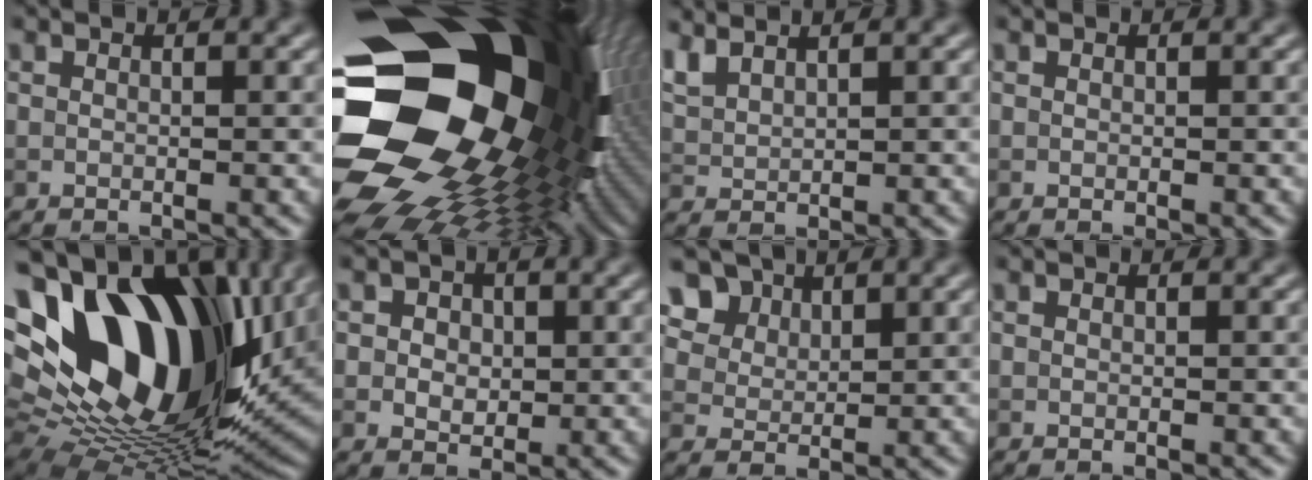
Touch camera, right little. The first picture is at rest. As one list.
[{"total": 22.7, "force": [0.4, 16.9, 15.2], "torque": [-0.291, -0.061, 0.003]}, {"total": 2.6, "force": [2.1, 0.7, 1.3], "torque": [-0.038, 0.009, 0.050]}, {"total": 0.0}, {"total": 20.2, "force": [7.1, 12.4, 14.3], "torque": [-0.270, 0.011, 0.134]}, {"total": 2.9, "force": [0.5, 2.4, 1.5], "torque": [-0.017, 0.001, -0.004]}, {"total": 7.6, "force": [4.8, 5.1, 3.0], "torque": [-0.083, 0.006, 0.089]}, {"total": 0.0}]